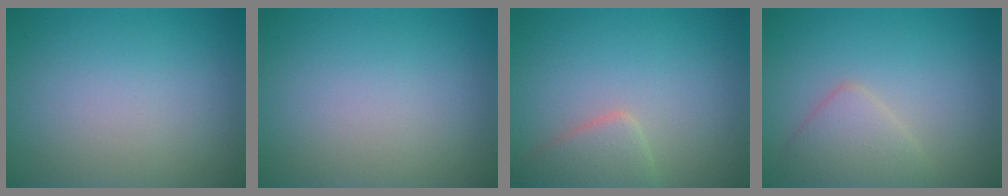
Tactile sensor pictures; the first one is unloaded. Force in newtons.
{"total": 0.0}
{"total": 2.8, "press": 2.8, "slide": 0.2}
{"total": 2.8, "press": 2.8, "slide": 0.1}